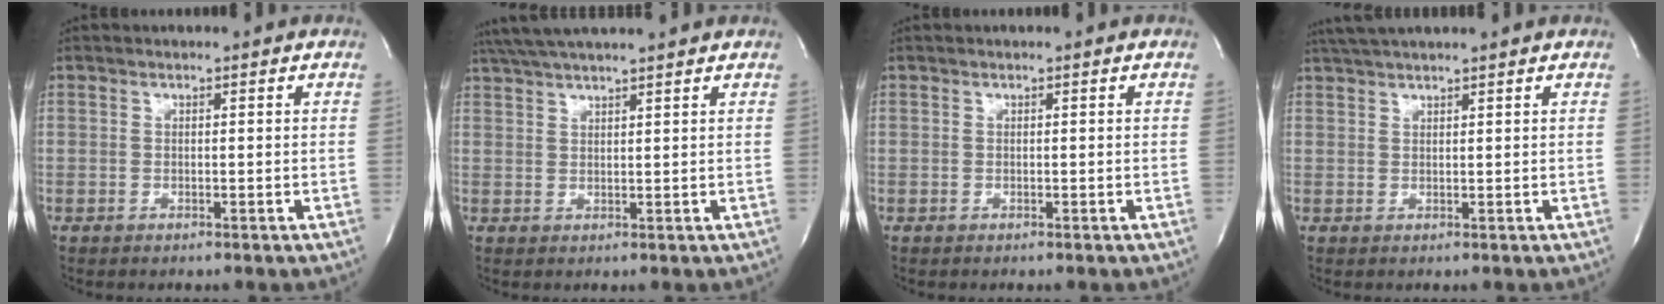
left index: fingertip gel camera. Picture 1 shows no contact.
{"total": 9.6, "force": [8.4, -0.3, 4.6], "torque": [-0.083, 0.032, 0.126]}
{"total": 0.0}
{"total": 5.4, "force": [4.8, -0.4, 2.6], "torque": [-0.046, 0.029, 0.081]}